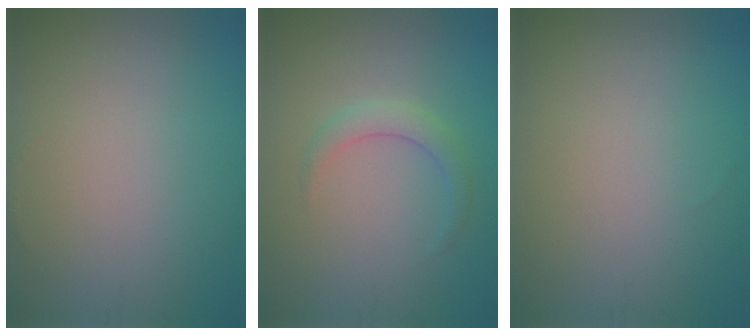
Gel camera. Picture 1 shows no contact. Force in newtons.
{"total": 1.9, "press": 1.9, "slide": 0.1}
{"total": 0.0}